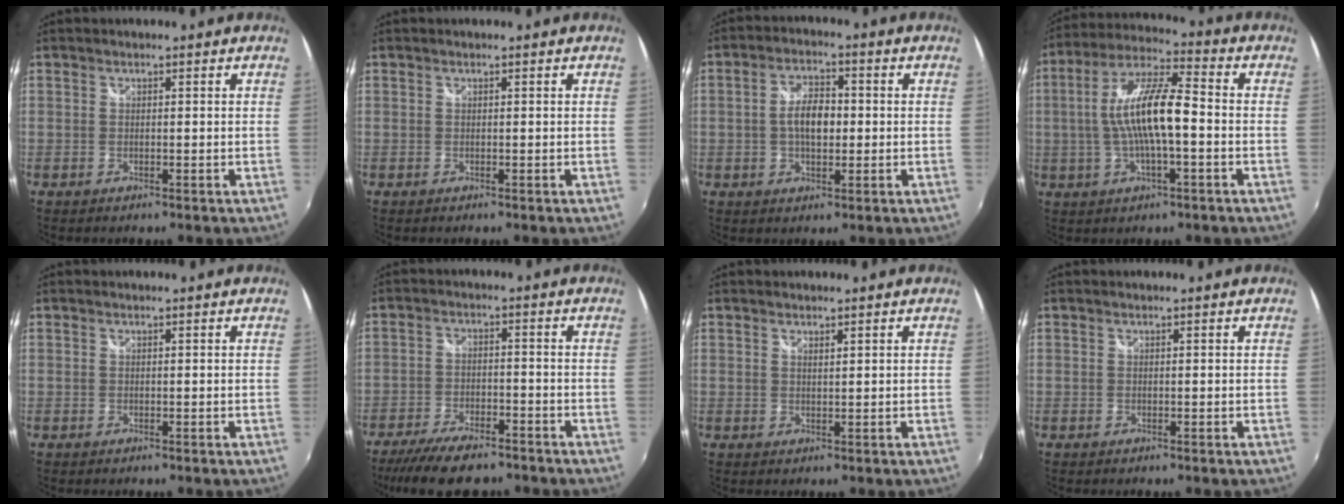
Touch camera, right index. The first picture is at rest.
{"total": 0.0}
{"total": 6.5, "force": [-0.3, 3.4, 5.5], "torque": [-0.101, 0.009, -0.005]}
{"total": 13.2, "force": [-1.3, 3.0, 12.8], "torque": [-0.247, 0.011, -0.026]}
{"total": 0.0}
{"total": 13.1, "force": [-10.5, 4.2, 6.7], "torque": [-0.149, -0.027, -0.173]}
{"total": 1.0, "force": [0.8, 0.1, 0.5], "torque": [-0.007, 0.000, 0.014]}
{"total": 0.0}